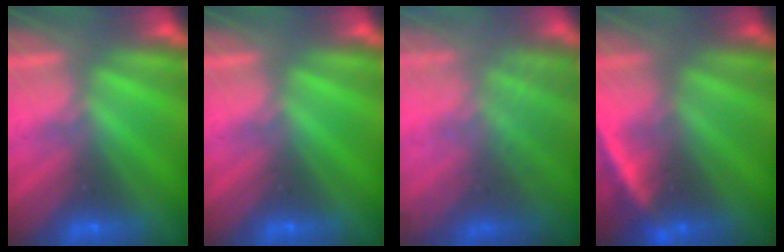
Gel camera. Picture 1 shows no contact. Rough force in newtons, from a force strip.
{"total": 0.0}
{"total": 8.4}
{"total": 2.2}